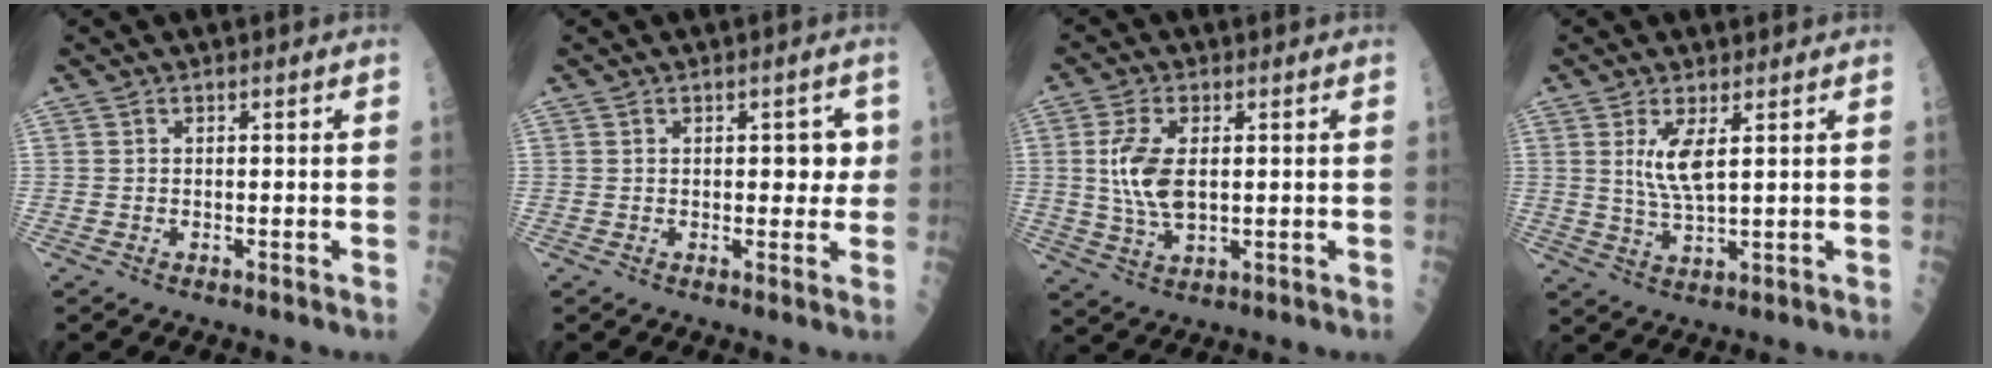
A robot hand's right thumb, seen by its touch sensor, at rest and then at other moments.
{"total": 3.8, "force": [0.6, 2.3, 2.9], "torque": [-0.006, 0.000, 0.004]}
{"total": 8.8, "force": [0.9, 4.3, 7.6], "torque": [-0.163, -0.007, 0.022]}
{"total": 5.7, "force": [1.8, 1.2, 5.2], "torque": [-0.109, -0.021, 0.044]}